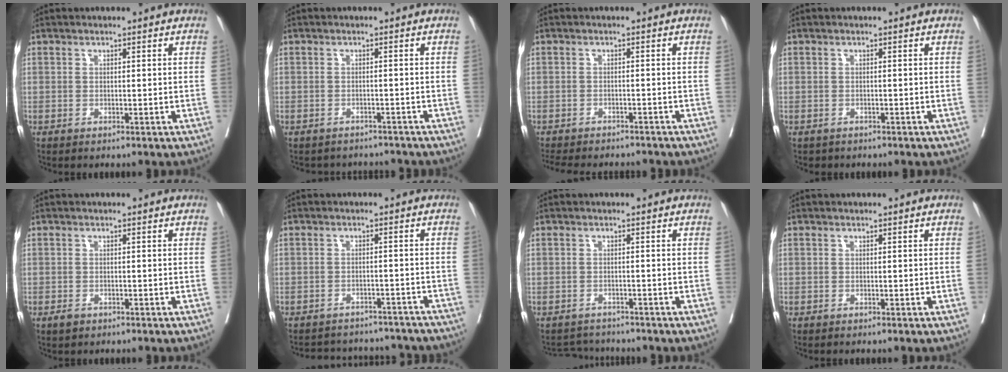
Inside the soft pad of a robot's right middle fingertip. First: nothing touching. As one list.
[{"total": 5.5, "force": [-5.2, 1.6, 0.1], "torque": [0.004, 0.006, -0.061]}, {"total": 11.6, "force": [-10.5, 2.9, 4.0], "torque": [-0.071, -0.005, -0.136]}, {"total": 1.6, "force": [-1.3, 0.9, 0.1], "torque": [-0.013, -0.003, -0.020]}, {"total": 1.2, "force": [-0.8, 0.7, 0.6], "torque": [-0.014, 0.000, -0.009]}, {"total": 15.1, "force": [-13.9, 4.7, 3.6], "torque": [-0.070, 0.007, -0.158]}, {"total": 3.3, "force": [-3.2, 0.5, -0.6], "torque": [0.013, -0.006, -0.052]}, {"total": 0.0}]